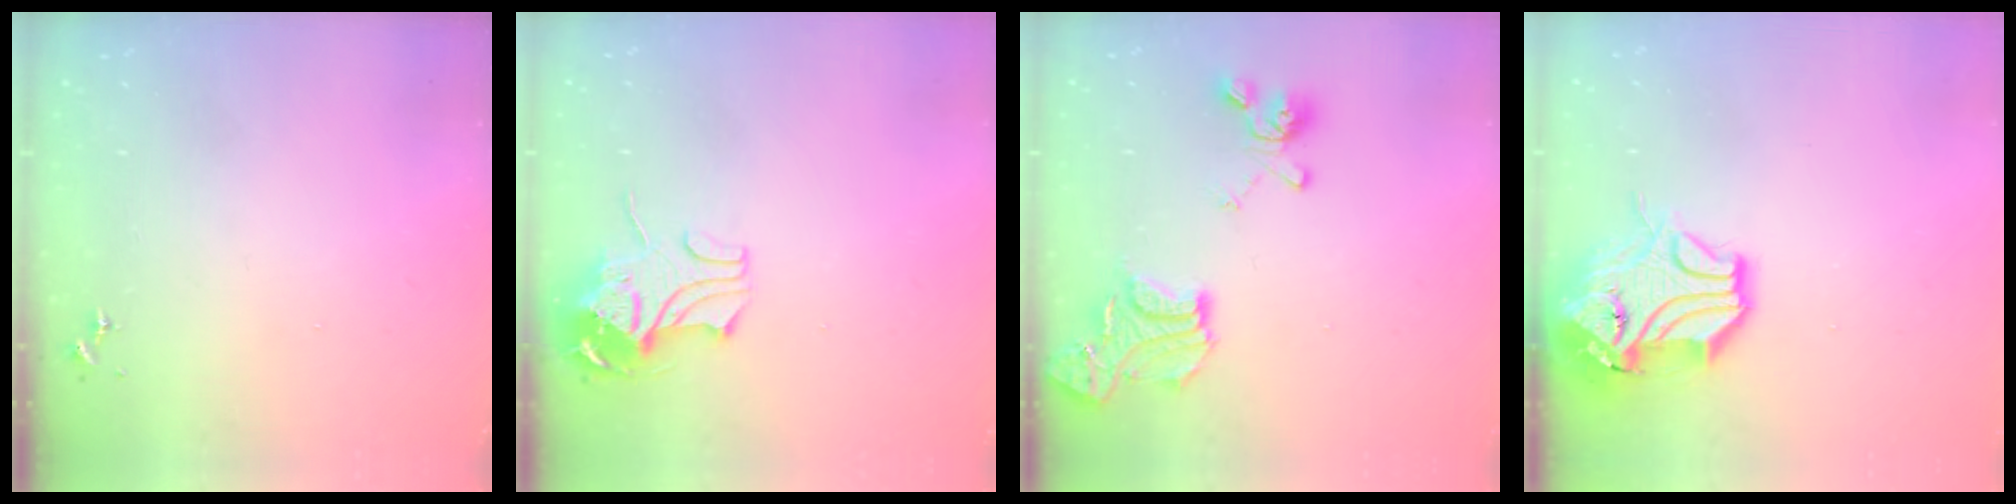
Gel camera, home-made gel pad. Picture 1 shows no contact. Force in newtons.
{"total": 9.8, "press": 9.7, "slide": 1.2}
{"total": 17.7, "press": 17.7, "slide": 1.6}
{"total": 16.2, "press": 16.1, "slide": 2.2}